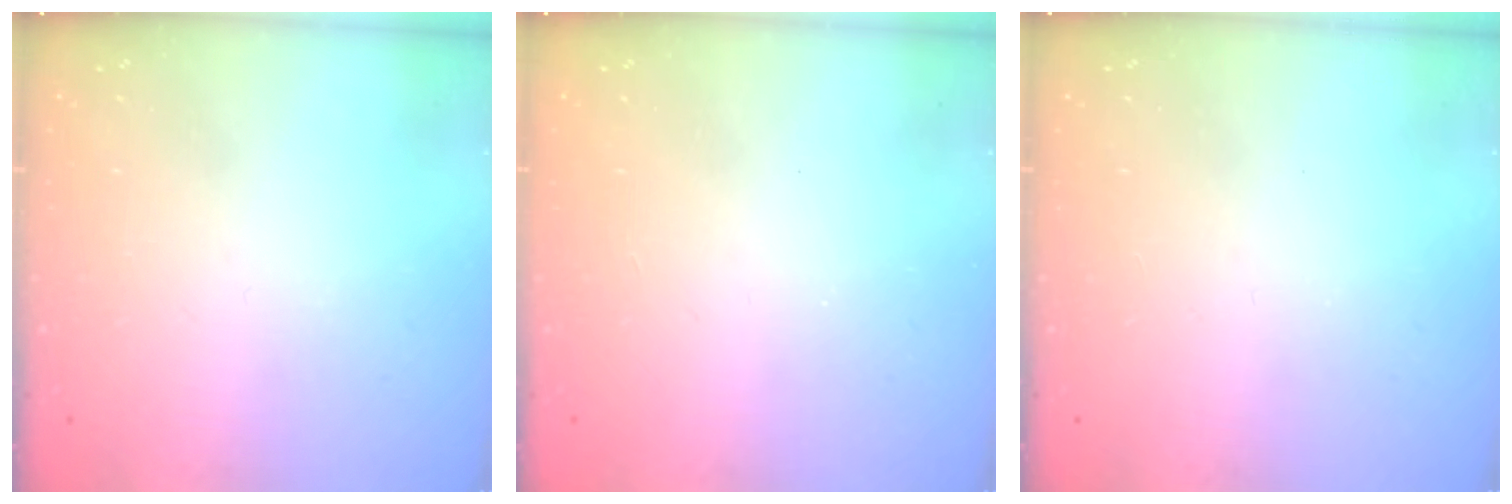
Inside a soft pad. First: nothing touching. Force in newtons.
{"total": 1.2, "press": 1.0, "slide": 0.6}
{"total": 0.0}